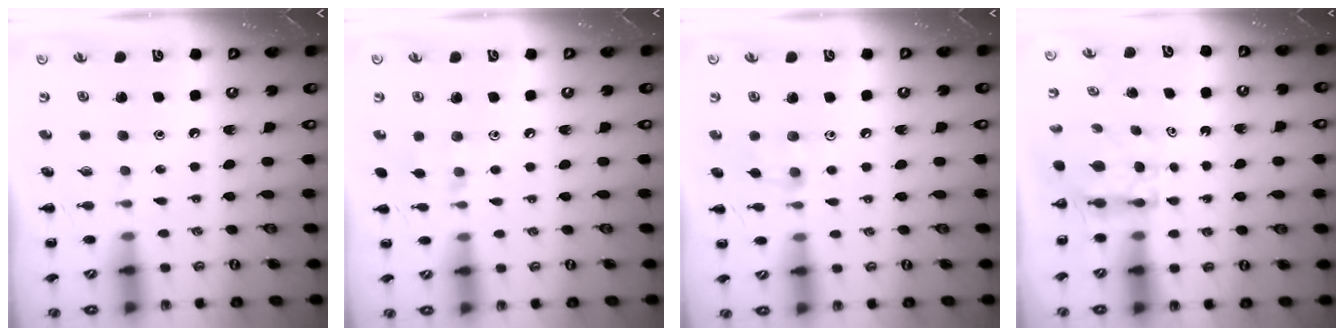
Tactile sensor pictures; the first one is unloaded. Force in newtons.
{"total": 4.6, "press": 4.2, "slide": 1.9}
{"total": 4.1, "press": 3.9, "slide": 1.2}
{"total": 6.0, "press": 5.9, "slide": 0.8}